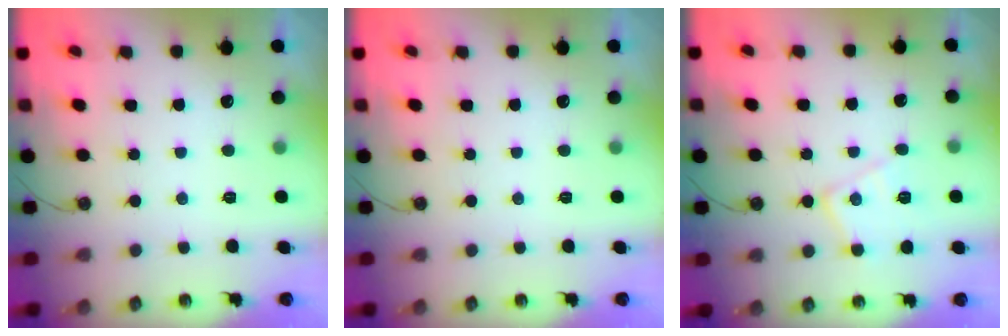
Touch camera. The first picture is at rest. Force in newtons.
{"total": 0.0}
{"total": 12.0, "press": 11.9, "slide": 0.9}